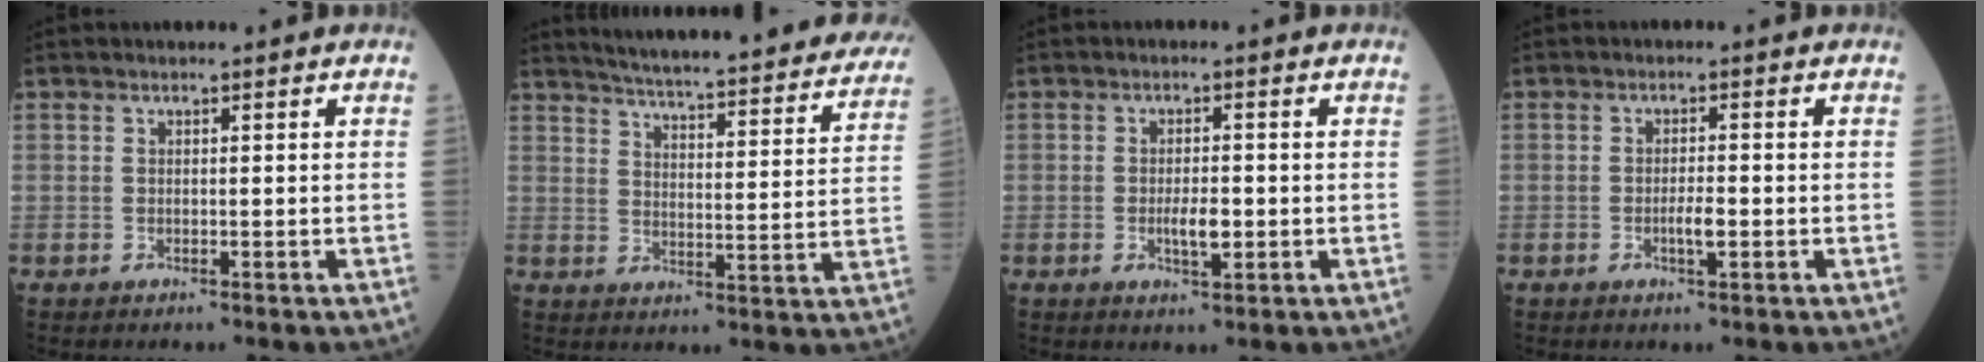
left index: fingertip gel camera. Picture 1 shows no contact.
{"total": 30.5, "force": [27.9, 3.4, 11.9], "torque": [-0.181, -0.061, 0.342]}
{"total": 3.3, "force": [-0.6, 1.0, 3.1], "torque": [-0.059, -0.001, -0.008]}
{"total": 2.3, "force": [-0.7, 0.4, 2.2], "torque": [-0.040, 0.000, -0.011]}